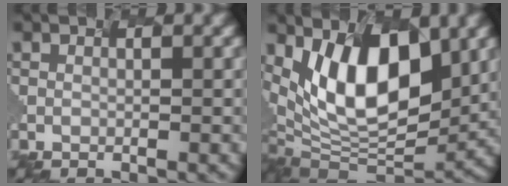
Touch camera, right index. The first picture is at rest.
{"total": 10.8, "force": [2.5, 5.5, 8.9], "torque": [-0.153, -0.009, 0.049]}